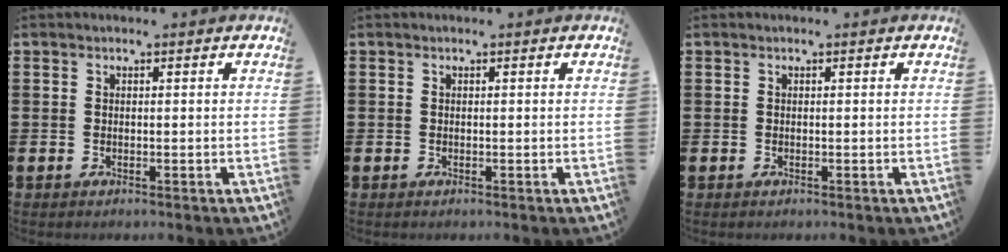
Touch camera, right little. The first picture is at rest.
{"total": 0.0}
{"total": 0.0}